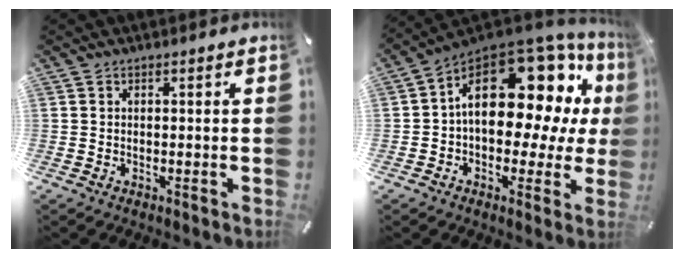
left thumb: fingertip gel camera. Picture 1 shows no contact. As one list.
[{"total": 21.9, "force": [6.7, 12.4, 16.8], "torque": [-0.240, -0.050, 0.116]}]